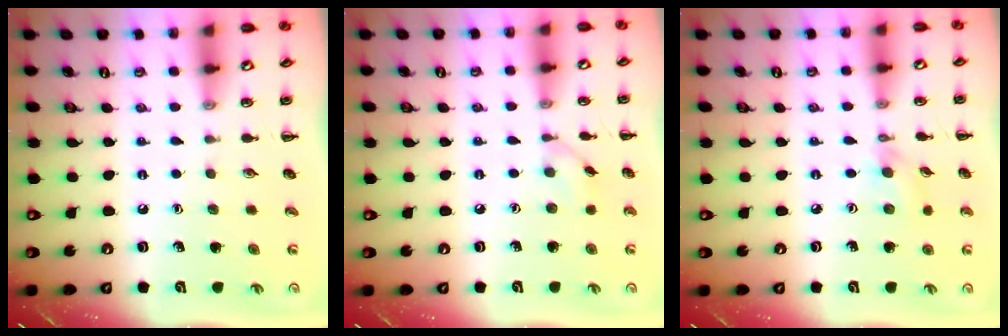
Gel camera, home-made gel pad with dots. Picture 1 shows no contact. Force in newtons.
{"total": 4.3, "press": 3.9, "slide": 1.8}
{"total": 3.1, "press": 2.9, "slide": 1.1}